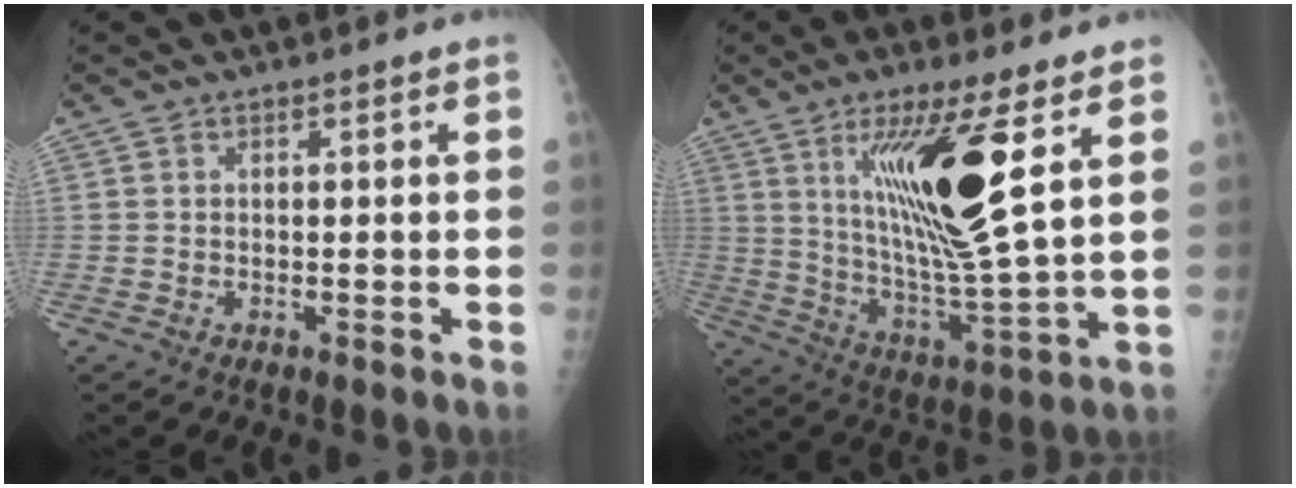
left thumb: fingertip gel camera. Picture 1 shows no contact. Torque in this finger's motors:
{"motor_torque": [2.23, 2.78, 2.07, -0.51, 0.52]}